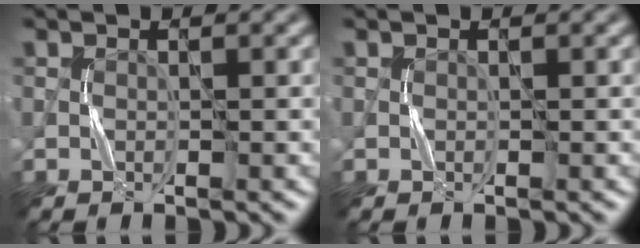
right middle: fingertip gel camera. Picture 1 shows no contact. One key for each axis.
{"total": 0.0}